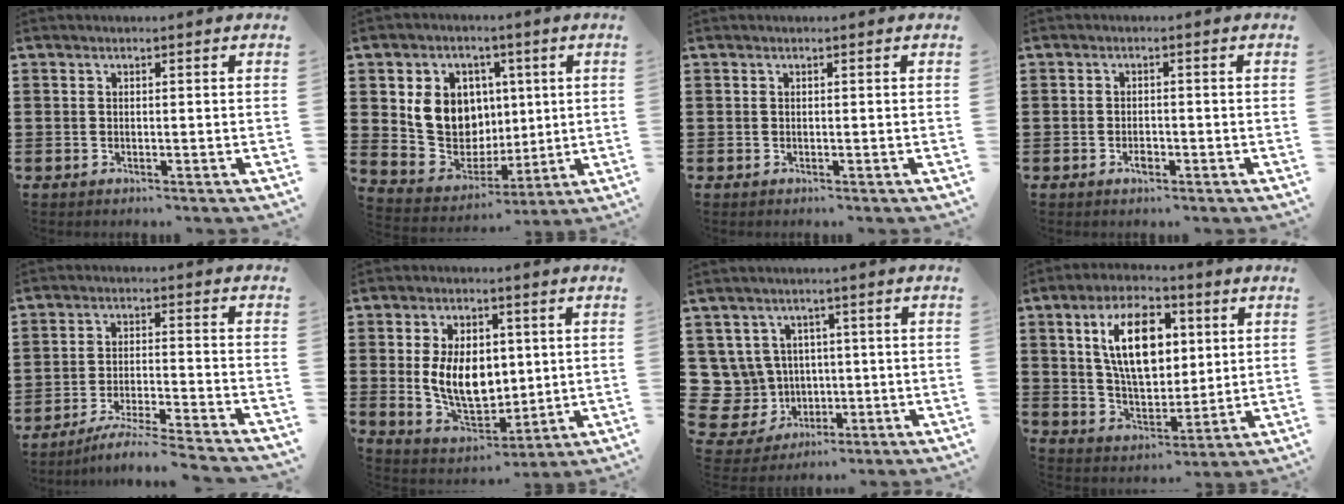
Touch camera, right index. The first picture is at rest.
{"total": 10.1, "force": [2.2, 9.0, 4.1], "torque": [-0.101, 0.004, 0.046]}
{"total": 0.0}
{"total": 1.8, "force": [-0.9, 0.8, 1.4], "torque": [-0.027, 0.001, -0.015]}
{"total": 5.4, "force": [-5.1, -0.6, 1.8], "torque": [-0.036, -0.015, -0.100]}
{"total": 9.7, "force": [0.9, 6.4, 7.2], "torque": [-0.137, 0.003, 0.014]}
{"total": 7.6, "force": [0.7, 7.4, 1.5], "torque": [-0.100, -0.010, 0.015]}
{"total": 12.5, "force": [3.8, 6.8, 9.8], "torque": [-0.184, 0.011, 0.064]}